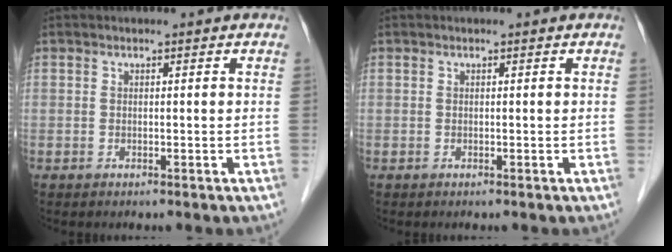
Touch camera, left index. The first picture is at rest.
{"total": 0.0}